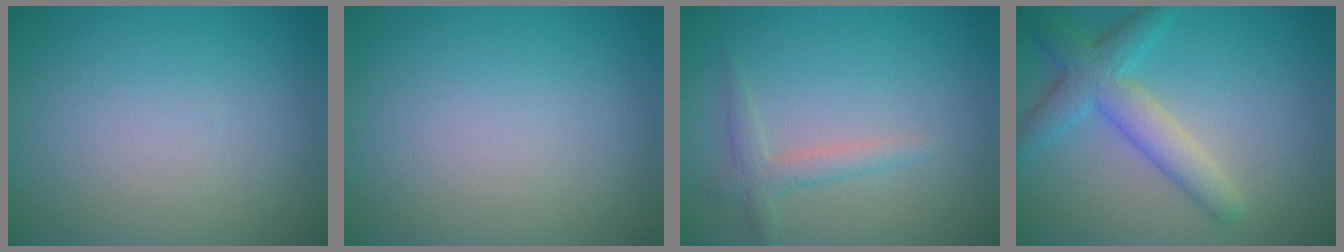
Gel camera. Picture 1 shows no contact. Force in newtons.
{"total": 0.0}
{"total": 2.0, "press": 2.0, "slide": 0.2}
{"total": 4.5, "press": 4.5, "slide": 0.3}